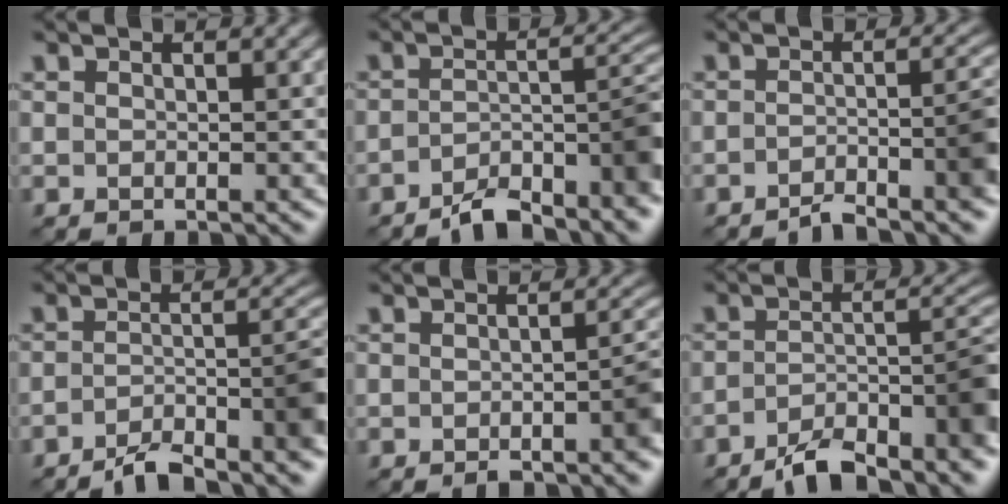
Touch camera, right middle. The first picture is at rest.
{"total": 6.9, "force": [-4.6, 2.0, 4.8], "torque": [-0.067, 0.009, -0.080]}
{"total": 4.8, "force": [-2.9, 1.1, 3.7], "torque": [-0.043, 0.007, -0.052]}
{"total": 6.2, "force": [-4.0, 1.5, 4.5], "torque": [-0.060, 0.008, -0.071]}
{"total": 3.0, "force": [-1.6, 0.7, 2.4], "torque": [-0.033, 0.005, -0.028]}
{"total": 8.1, "force": [-5.3, 2.2, 5.7], "torque": [-0.080, 0.007, -0.093]}